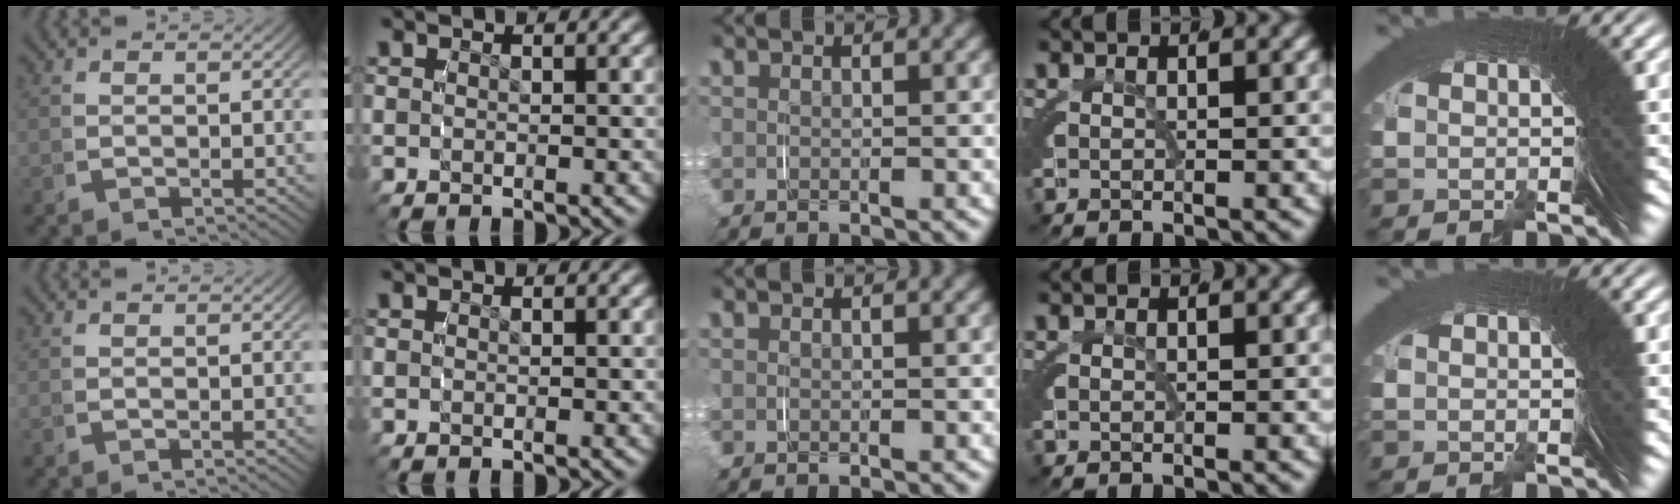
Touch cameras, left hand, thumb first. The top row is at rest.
{}